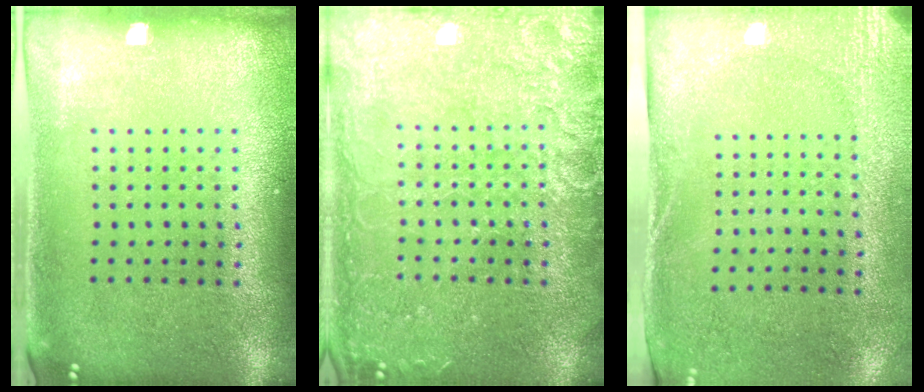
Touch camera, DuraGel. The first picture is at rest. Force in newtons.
{"total": 5.4, "press": 5.4, "slide": 0.7}
{"total": 2.7, "press": 2.1, "slide": 1.6}